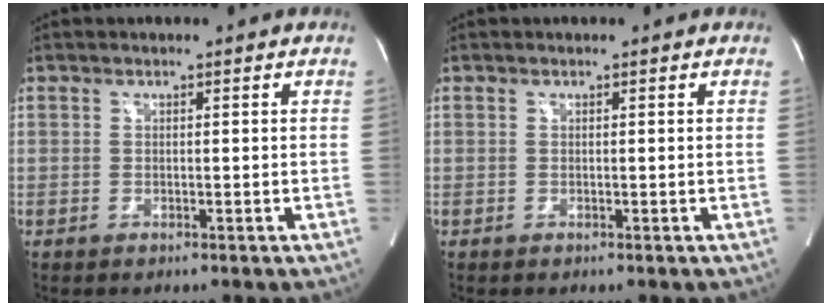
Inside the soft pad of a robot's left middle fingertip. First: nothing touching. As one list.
[{"total": 0.0}]